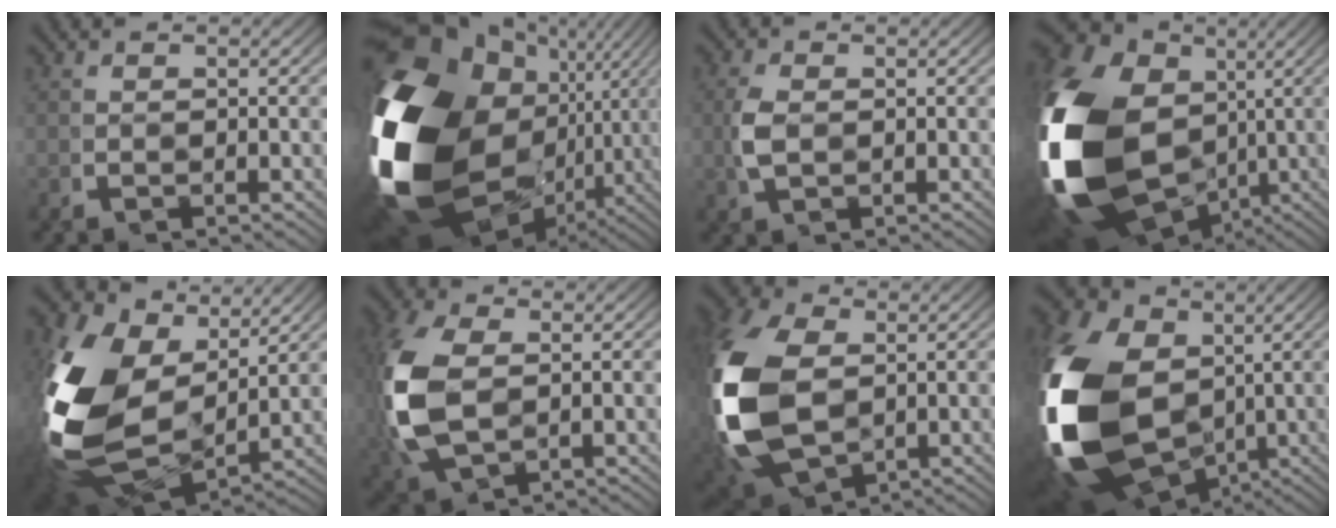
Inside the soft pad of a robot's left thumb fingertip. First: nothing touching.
{"total": 28.6, "force": [-0.7, 19.3, 21.1], "torque": [-0.442, -0.086, 0.033]}
{"total": 2.3, "force": [0.1, 1.7, 1.6], "torque": [-0.054, -0.010, 0.012]}
{"total": 25.9, "force": [-1.3, 19.3, 17.2], "torque": [-0.403, -0.074, 0.012]}
{"total": 16.2, "force": [-0.1, 10.4, 12.4], "torque": [-0.308, -0.062, 0.030]}
{"total": 9.7, "force": [0.1, 6.7, 7.0], "torque": [-0.206, -0.035, 0.032]}
{"total": 14.4, "force": [0.0, 10.2, 10.2], "torque": [-0.272, -0.051, 0.032]}
{"total": 23.4, "force": [-1.1, 17.3, 15.7], "torque": [-0.392, -0.087, 0.023]}